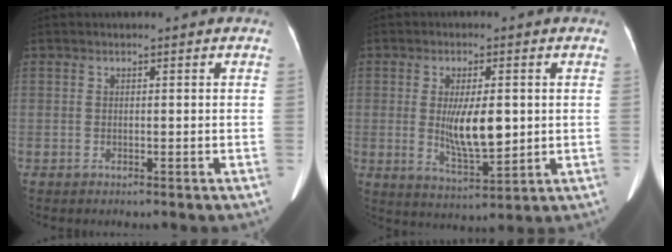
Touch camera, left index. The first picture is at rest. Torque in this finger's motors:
{"motor_torque": [0.24, -0.01, 0.23, 0.04]}